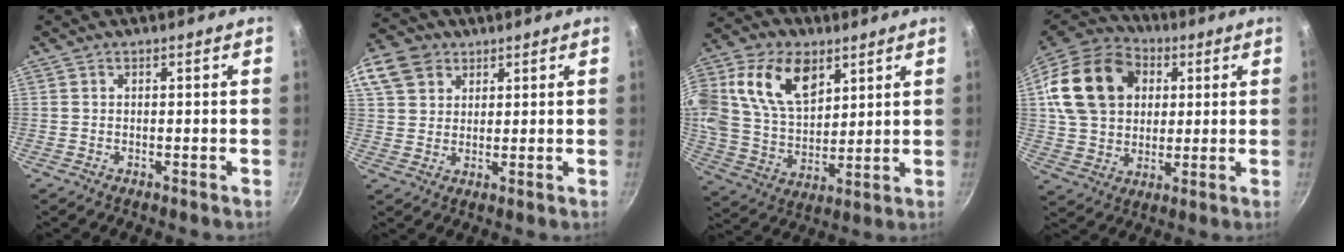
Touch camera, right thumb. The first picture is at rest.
{"total": 15.4, "force": [7.4, 11.8, 6.6], "torque": [-0.159, 0.028, 0.137]}
{"total": 20.1, "force": [8.5, 13.0, 12.8], "torque": [-0.226, -0.014, 0.158]}
{"total": 21.4, "force": [5.3, 16.4, 12.6], "torque": [-0.215, 0.021, 0.092]}